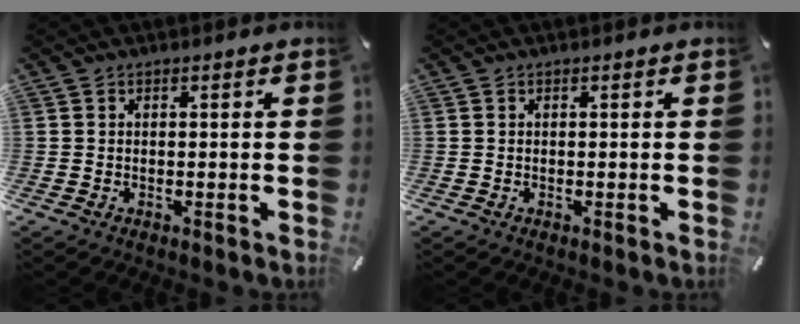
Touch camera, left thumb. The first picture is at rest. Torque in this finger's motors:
{"motor_torque": [0.00, 0.00, 0.00, 0.00, 0.00]}